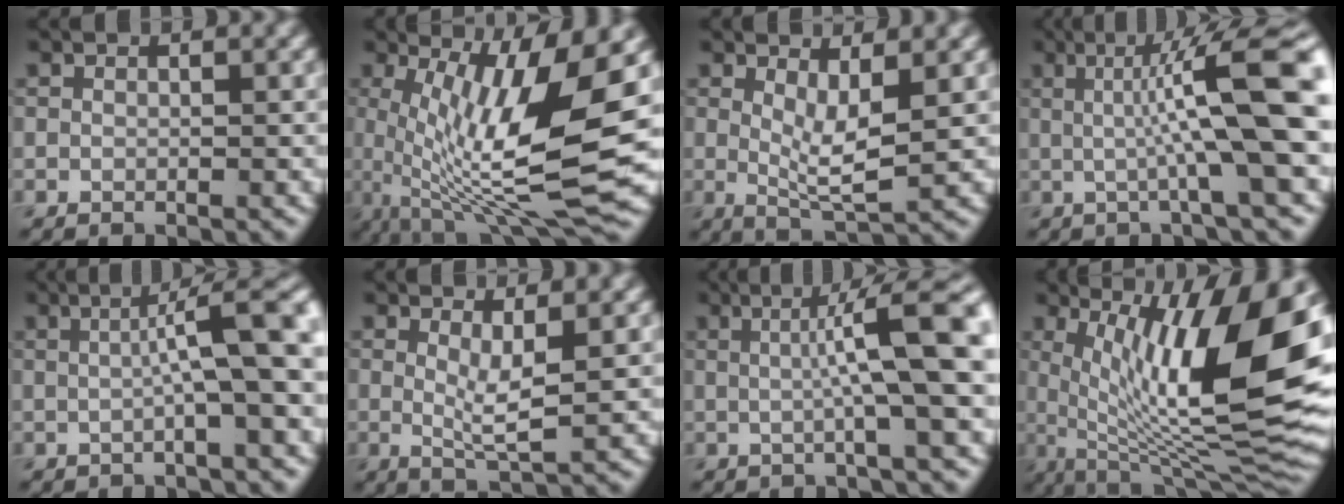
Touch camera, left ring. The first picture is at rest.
{"total": 12.6, "force": [0.1, 3.1, 12.2], "torque": [-0.213, -0.016, 0.011]}
{"total": 3.6, "force": [0.6, 0.9, 3.4], "torque": [-0.064, -0.015, 0.016]}
{"total": 9.6, "force": [0.7, 1.4, 9.5], "torque": [-0.125, 0.006, 0.007]}
{"total": 6.9, "force": [0.4, 1.1, 6.8], "torque": [-0.097, 0.008, 0.000]}
{"total": 2.8, "force": [0.4, 0.5, 2.7], "torque": [-0.055, -0.016, 0.013]}
{"total": 8.4, "force": [0.8, 1.1, 8.3], "torque": [-0.116, 0.008, 0.008]}
{"total": 14.5, "force": [2.2, 4.0, 13.8], "torque": [-0.203, -0.009, 0.040]}